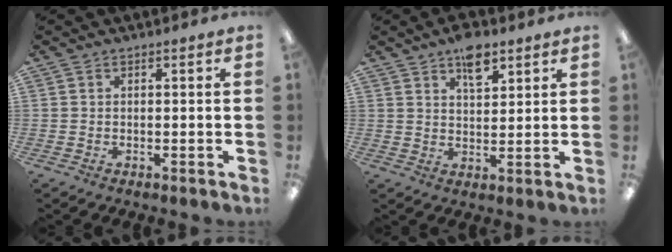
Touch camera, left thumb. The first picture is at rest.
{"total": 7.2, "force": [4.7, 3.3, 4.3], "torque": [-0.063, -0.018, 0.080]}